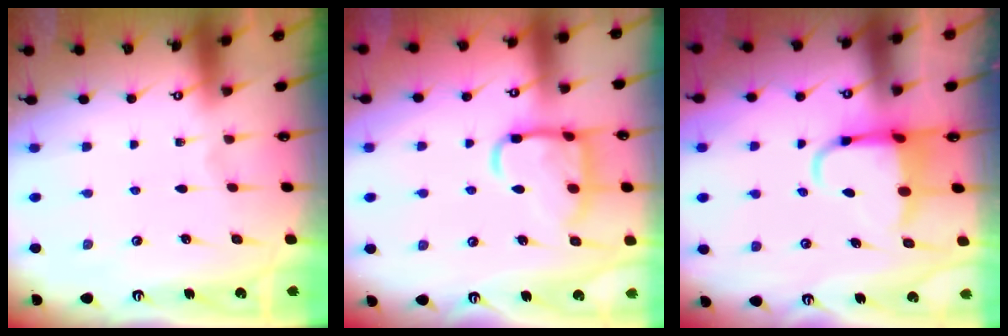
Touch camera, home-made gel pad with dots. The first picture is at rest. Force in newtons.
{"total": 13.5, "press": 13.5, "slide": 1.3}
{"total": 6.3, "press": 6.1, "slide": 1.4}